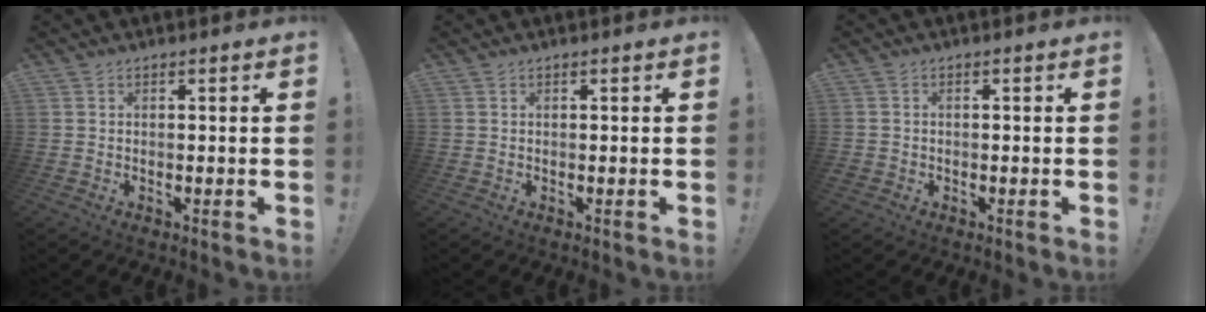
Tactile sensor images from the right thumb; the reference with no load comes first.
{"total": 0.0}
{"total": 1.3, "force": [-0.6, 1.2, 0.3], "torque": [-0.004, 0.003, -0.012]}